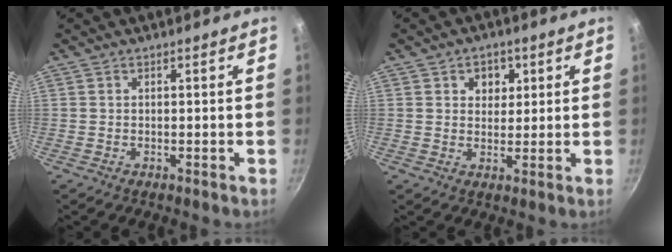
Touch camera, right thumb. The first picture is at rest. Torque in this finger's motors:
{"motor_torque": [-0.15, 0.93, -0.12, 0.12, 0.15]}